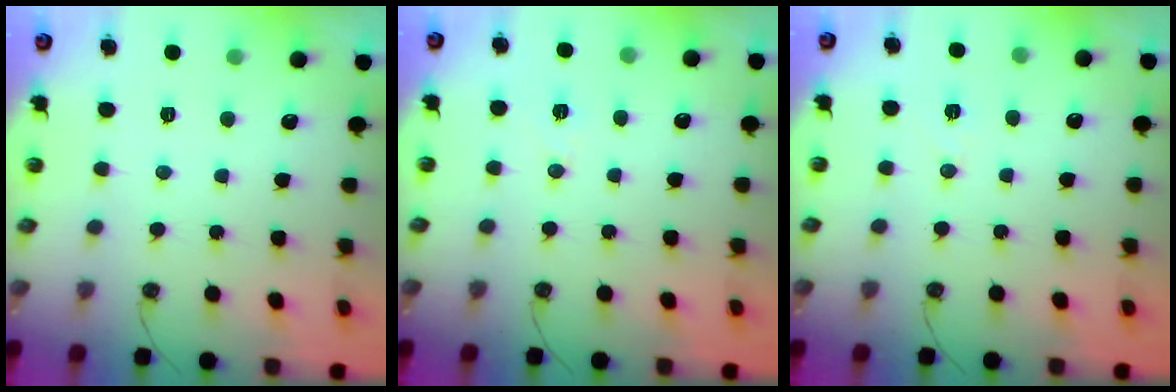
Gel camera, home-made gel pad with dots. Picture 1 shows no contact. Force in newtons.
{"total": 6.2, "press": 4.1, "slide": 4.6}
{"total": 6.2, "press": 4.2, "slide": 4.6}